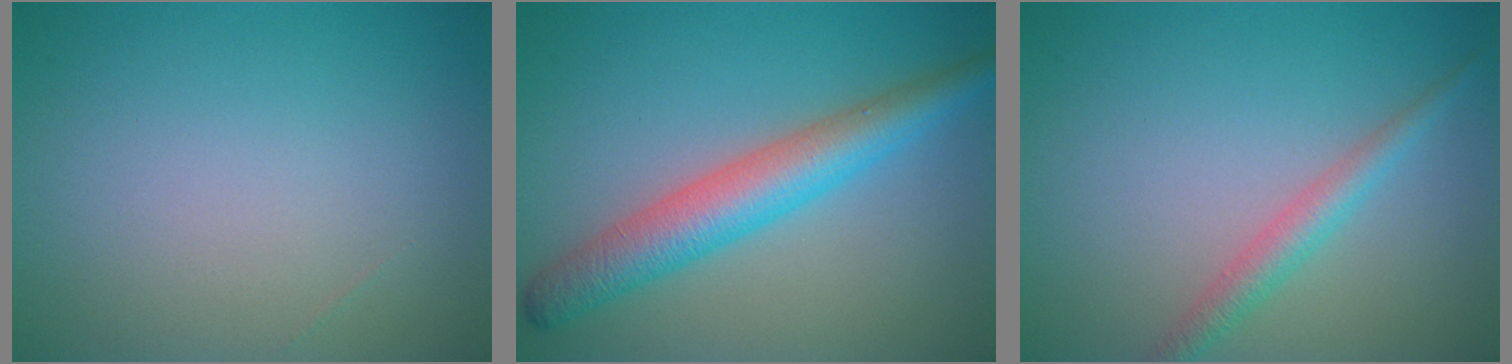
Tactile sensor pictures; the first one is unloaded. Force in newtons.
{"total": 5.6, "press": 5.6, "slide": 0.1}
{"total": 2.3, "press": 2.3, "slide": 0.1}